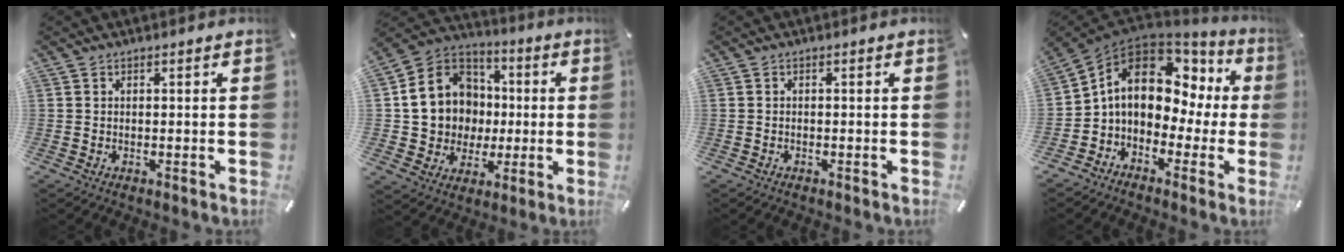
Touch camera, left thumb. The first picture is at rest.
{"total": 15.3, "force": [0.3, 14.6, 4.8], "torque": [-0.098, 0.002, 0.020]}
{"total": 0.7, "force": [-0.6, 0.3, 0.2], "torque": [-0.005, 0.001, -0.014]}
{"total": 12.9, "force": [2.0, 10.0, 8.0], "torque": [-0.130, 0.000, 0.037]}